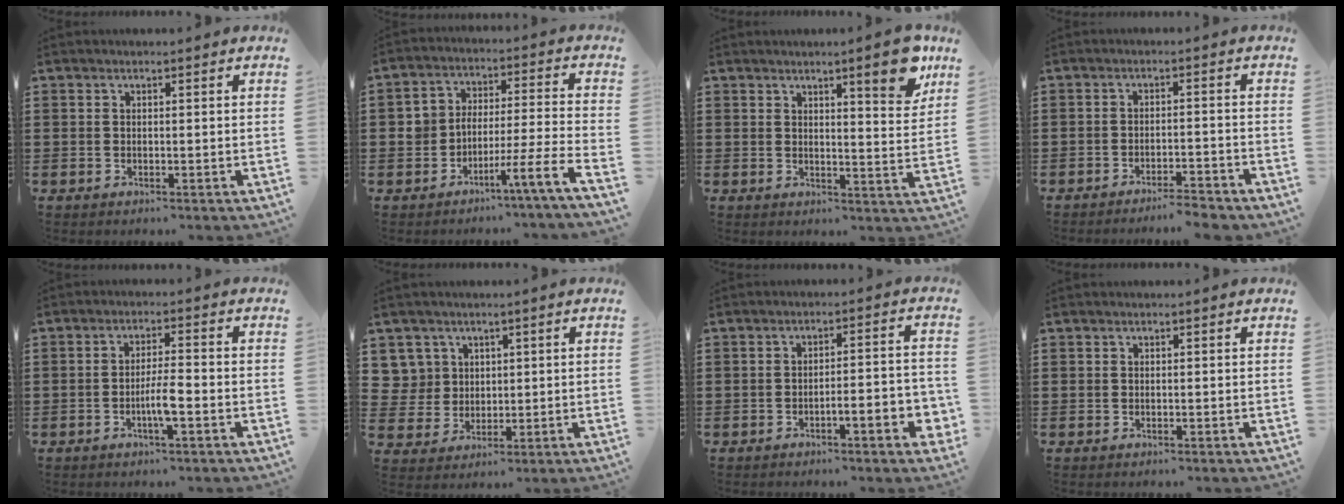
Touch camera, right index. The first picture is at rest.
{"total": 6.6, "force": [-5.5, -0.2, 3.7], "torque": [-0.062, -0.005, -0.107]}
{"total": 7.4, "force": [5.2, 1.1, 5.2], "torque": [-0.074, -0.020, 0.082]}
{"total": 3.3, "force": [-3.3, -0.1, 0.6], "torque": [-0.015, -0.003, -0.068]}
{"total": 4.1, "force": [-1.4, 0.5, 3.8], "torque": [-0.075, -0.002, -0.029]}
{"total": 5.3, "force": [1.9, 4.9, 0.3], "torque": [-0.035, 0.018, 0.037]}
{"total": 4.8, "force": [-2.6, 0.5, 3.9], "torque": [-0.064, -0.007, -0.046]}
{"total": 0.0}